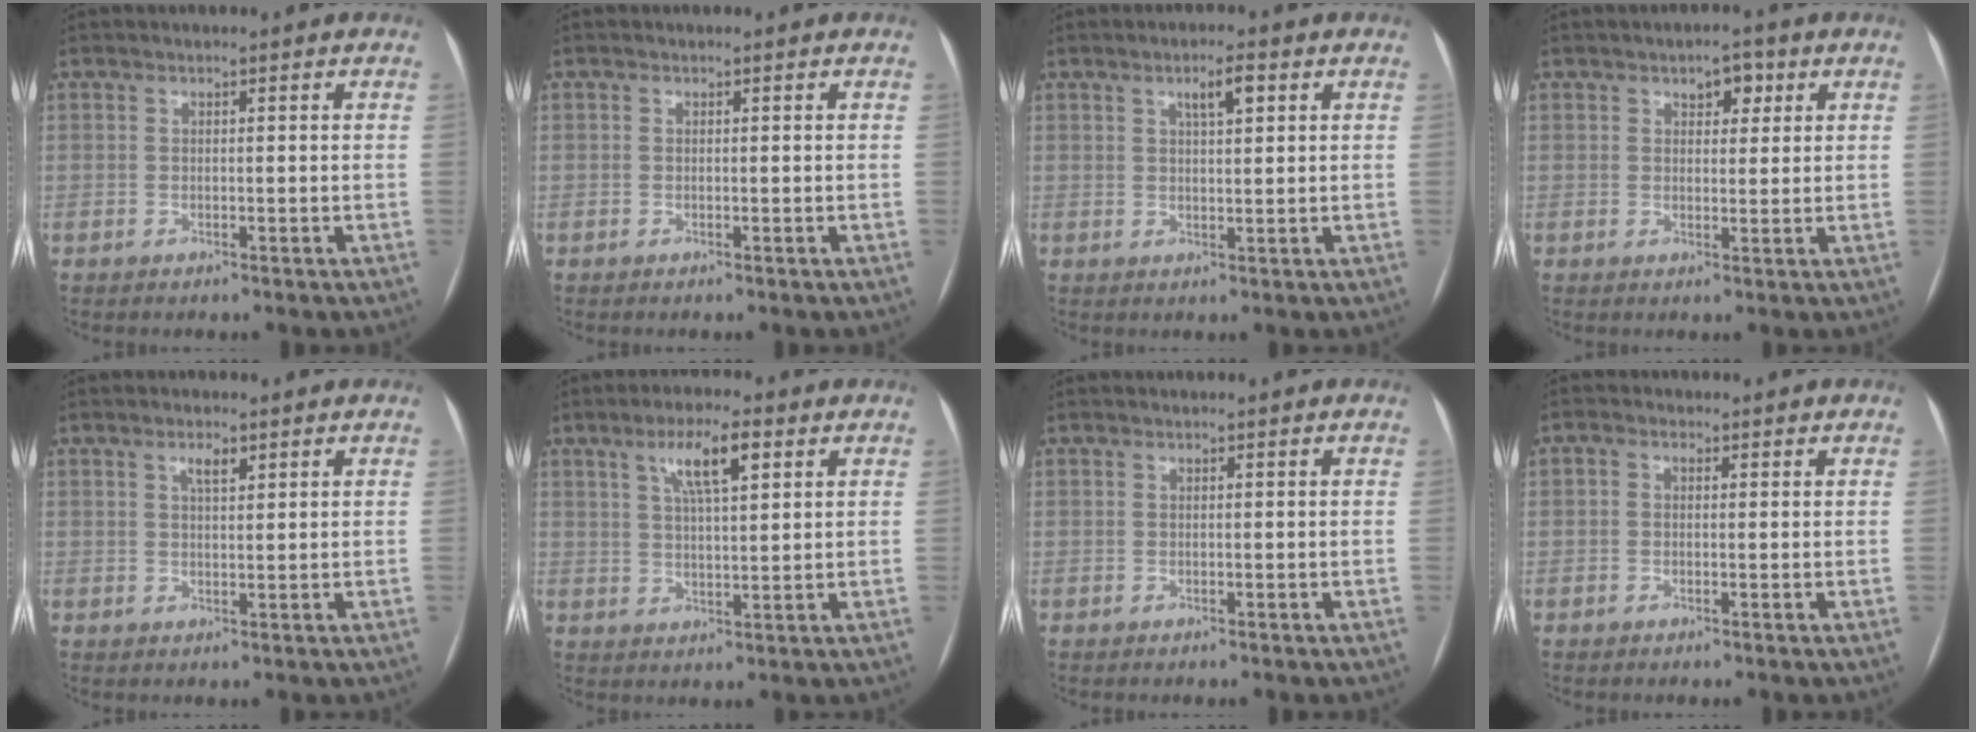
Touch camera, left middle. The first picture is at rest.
{"total": 0.0}
{"total": 3.5, "force": [1.7, 0.8, 3.0], "torque": [-0.052, 0.005, 0.027]}
{"total": 3.4, "force": [1.7, 1.9, 2.2], "torque": [-0.029, 0.008, 0.024]}
{"total": 2.3, "force": [1.3, 0.7, 1.8], "torque": [-0.033, 0.003, 0.023]}
{"total": 7.3, "force": [3.5, 1.5, 6.2], "torque": [-0.114, 0.010, 0.061]}
{"total": 0.0}
{"total": 1.8, "force": [-1.5, -0.8, -0.5], "torque": [0.007, -0.001, -0.022]}